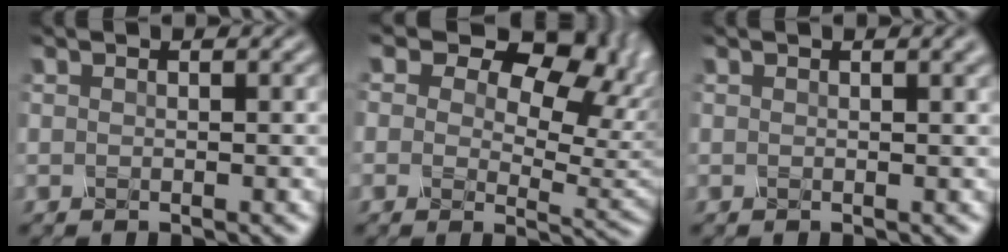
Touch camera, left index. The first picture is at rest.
{"total": 10.6, "force": [5.0, 6.3, 6.8], "torque": [-0.087, 0.003, 0.071]}
{"total": 1.9, "force": [1.1, 0.7, 1.4], "torque": [-0.007, 0.005, 0.011]}